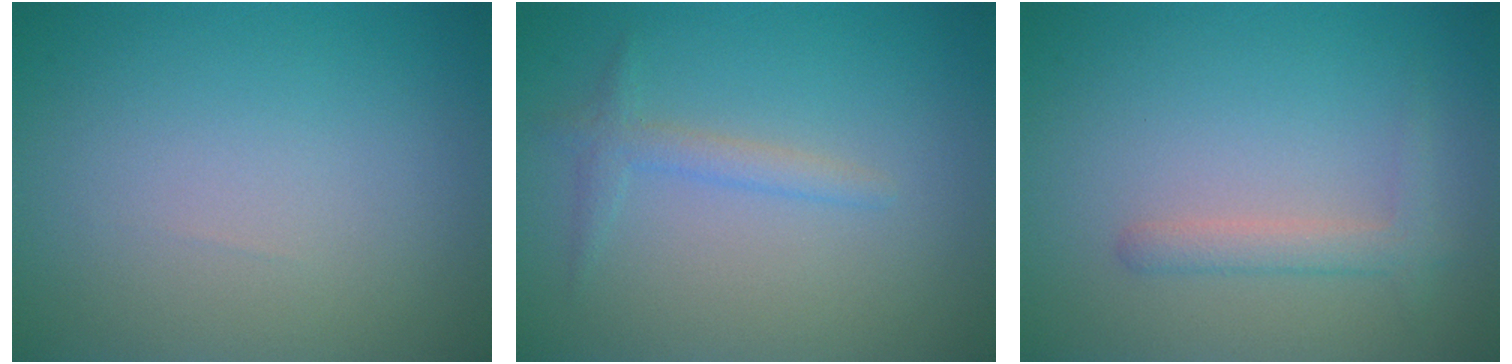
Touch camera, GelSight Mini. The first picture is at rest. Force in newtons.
{"total": 1.6, "press": 1.6, "slide": 0.1}
{"total": 1.8, "press": 1.8, "slide": 0.1}